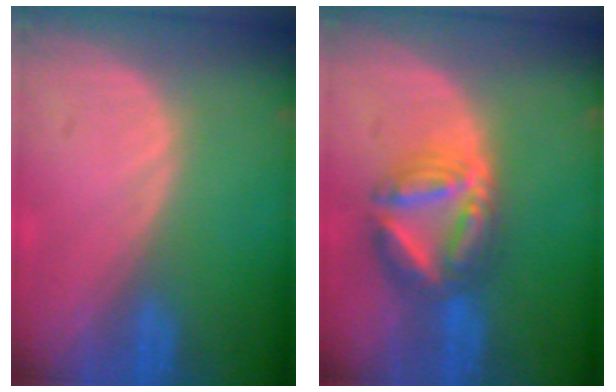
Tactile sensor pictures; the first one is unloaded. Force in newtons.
{"total": 7.6, "press": 7.6, "slide": 0.8}